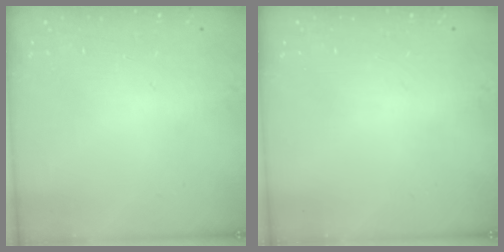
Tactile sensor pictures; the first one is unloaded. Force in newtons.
{"total": 0.0}